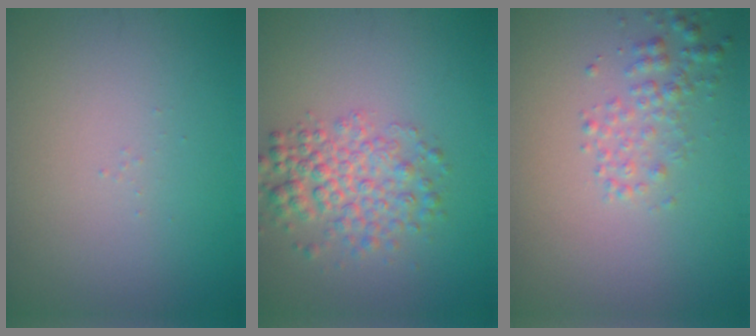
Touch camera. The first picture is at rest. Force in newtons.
{"total": 4.3, "press": 4.3, "slide": 0.1}
{"total": 2.1, "press": 2.1, "slide": 0.1}